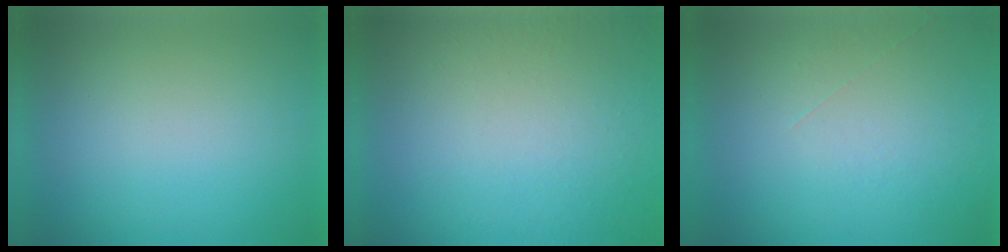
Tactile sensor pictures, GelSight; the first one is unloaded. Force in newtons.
{"total": 9.8}
{"total": 1.2}